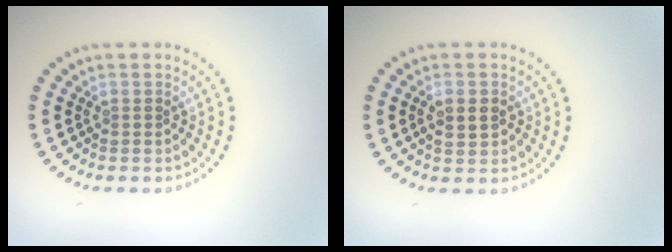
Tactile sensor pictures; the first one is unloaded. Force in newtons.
{"total": 1.9, "press": 1.9, "slide": 0.1}